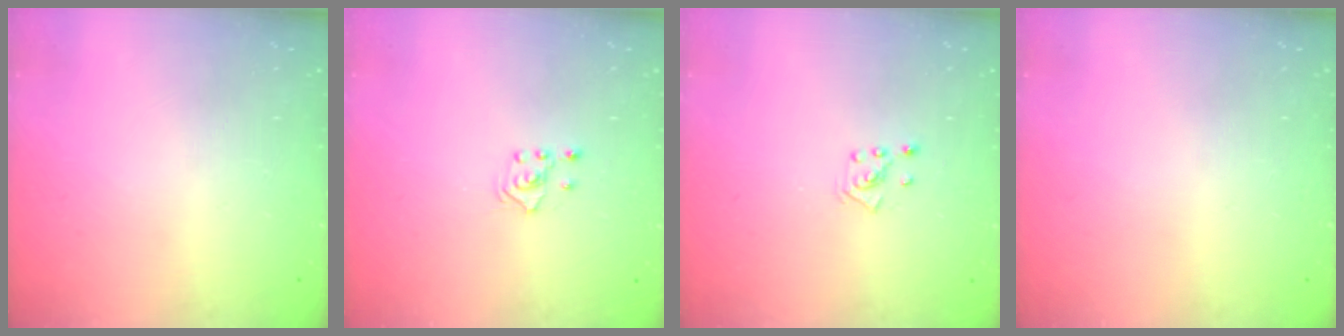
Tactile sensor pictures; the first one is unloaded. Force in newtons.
{"total": 2.1, "press": 1.8, "slide": 0.9}
{"total": 2.8, "press": 2.8, "slide": 0.2}
{"total": 0.0}